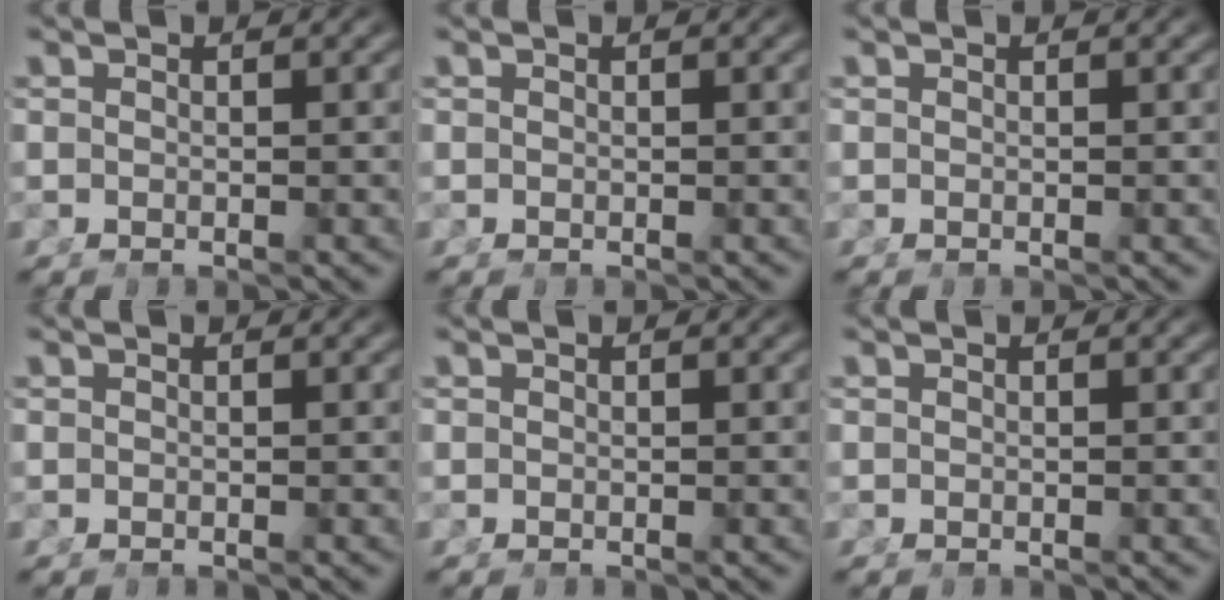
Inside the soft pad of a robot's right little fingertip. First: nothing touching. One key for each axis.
{"total": 0.0}
{"total": 0.0}
{"total": 0.0}
{"total": 0.0}
{"total": 0.0}